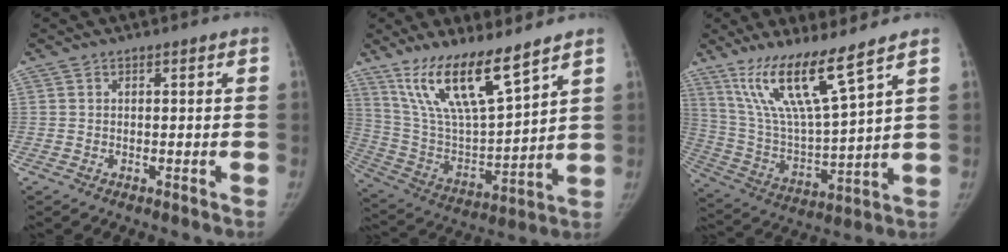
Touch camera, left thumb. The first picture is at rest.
{"total": 17.5, "force": [12.2, 4.1, 11.9], "torque": [-0.201, -0.063, 0.245]}
{"total": 15.4, "force": [10.4, 1.3, 11.4], "torque": [-0.211, -0.062, 0.214]}